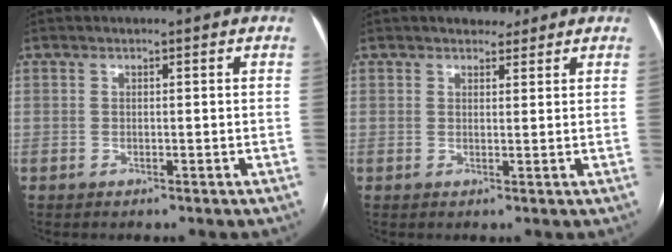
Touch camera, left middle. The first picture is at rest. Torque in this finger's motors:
{"motor_torque": [0.12, -0.22, 0.00, 0.00]}